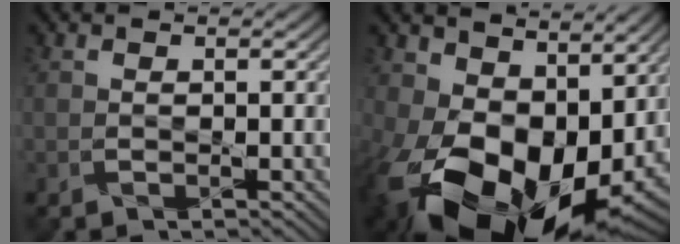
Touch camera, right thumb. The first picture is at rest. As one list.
[{"total": 18.3, "force": [-1.1, 12.5, 13.4], "torque": [-0.271, -0.049, 0.016]}]